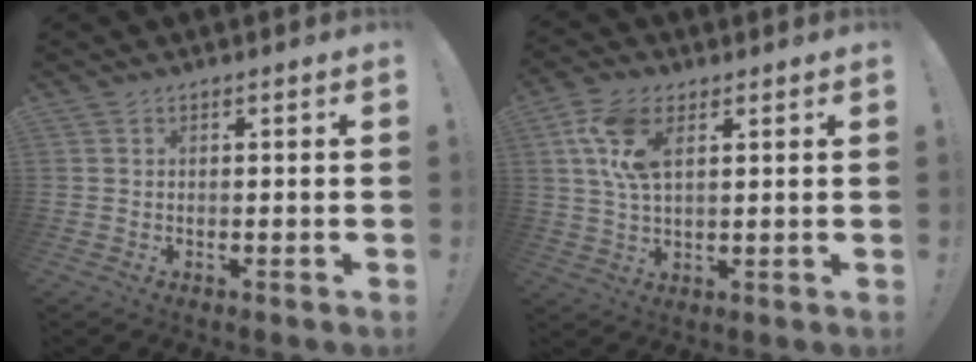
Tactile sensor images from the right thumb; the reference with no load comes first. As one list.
[{"total": 10.4, "force": [4.0, 5.5, 7.9], "torque": [-0.175, 0.003, 0.075]}]